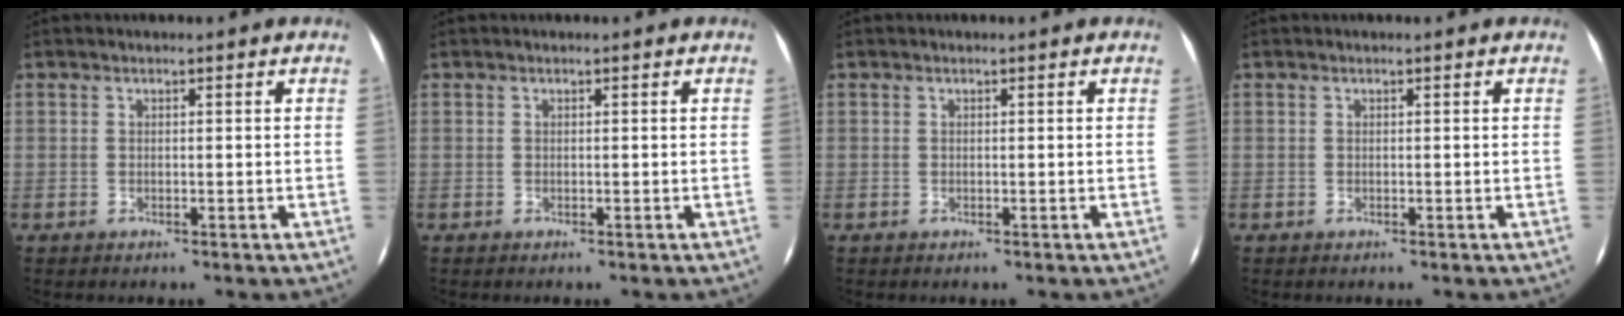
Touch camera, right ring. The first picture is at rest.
{"total": 0.0}
{"total": 0.0}
{"total": 0.0}